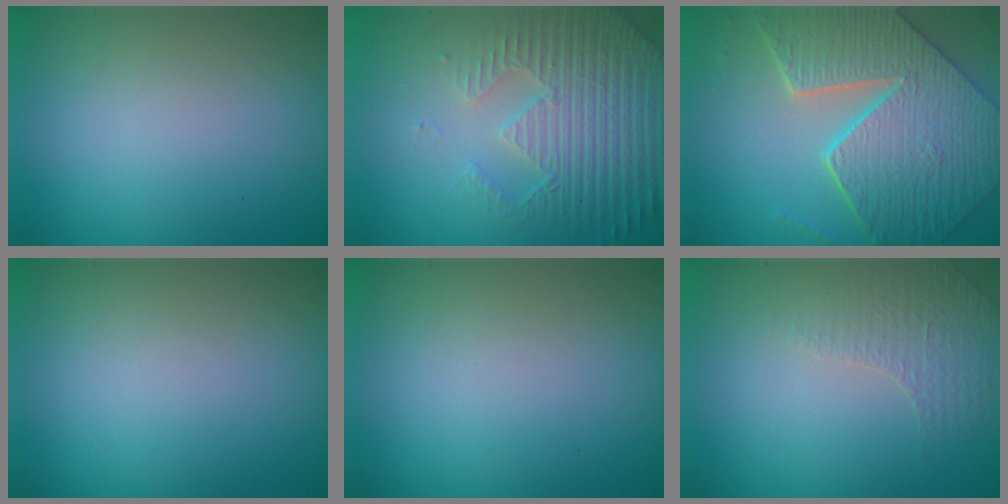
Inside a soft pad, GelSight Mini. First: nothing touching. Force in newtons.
{"total": 4.7, "press": 4.4, "slide": 1.4}
{"total": 9.0, "press": 7.2, "slide": 5.3}
{"total": 0.0}
{"total": 0.0}
{"total": 1.3, "press": 0.9, "slide": 0.9}